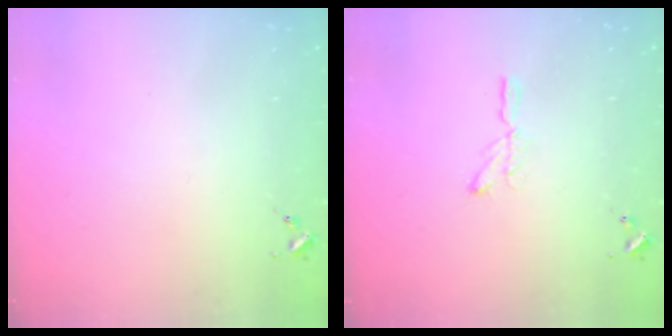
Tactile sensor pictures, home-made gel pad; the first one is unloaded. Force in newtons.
{"total": 4.0, "press": 4.0, "slide": 0.4}